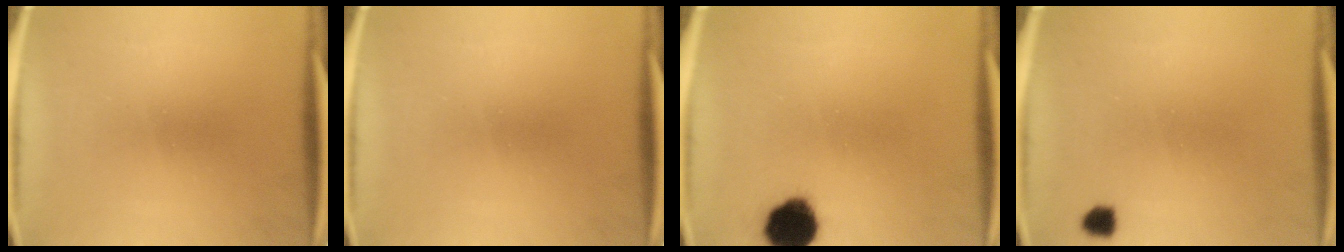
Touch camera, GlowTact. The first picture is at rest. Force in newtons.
{"total": 0.0}
{"total": 10.2}
{"total": 2.0}